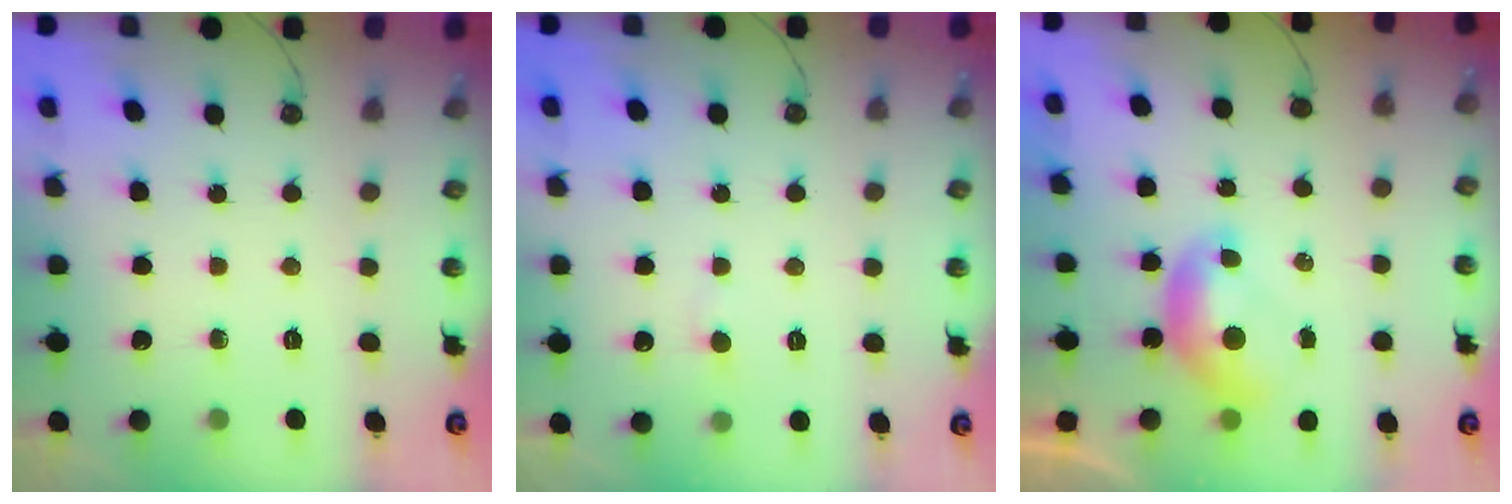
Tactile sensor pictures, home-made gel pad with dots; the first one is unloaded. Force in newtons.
{"total": 0.7, "press": 0.6, "slide": 0.4}
{"total": 0.0}